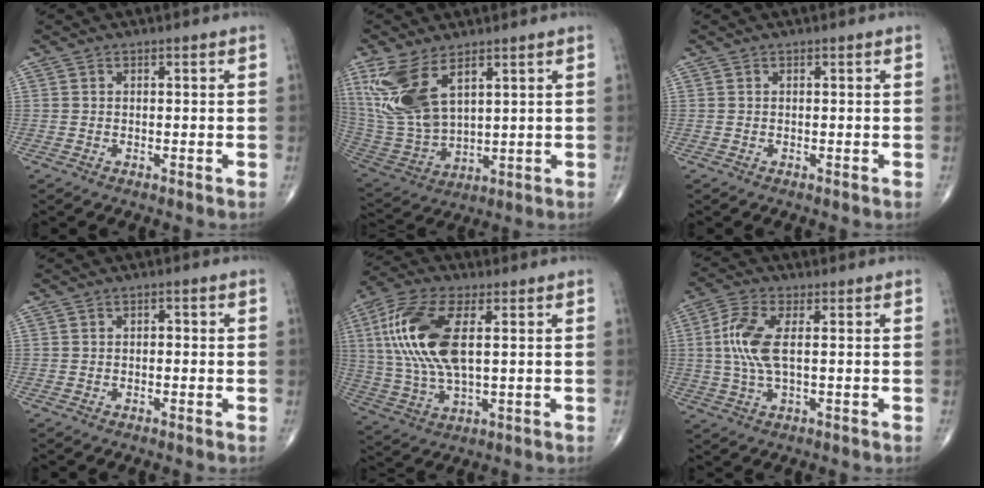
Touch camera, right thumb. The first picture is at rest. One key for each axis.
{"total": 14.9, "fx": 6.9, "fy": 7.4, "fz": 11.0, "tx": -0.229, "ty": -0.025, "tz": 0.157}
{"total": 0.0}
{"total": 1.0, "fx": 0.0, "fy": 0.6, "fz": 0.8, "tx": -0.008, "ty": 0.004, "tz": -0.003}
{"total": 16.9, "fx": 3.3, "fy": 7.4, "fz": 14.8, "tx": -0.326, "ty": 0.002, "tz": 0.063}
{"total": 8.2, "fx": 0.8, "fy": 3.1, "fz": 7.5, "tx": -0.185, "ty": 0.008, "tz": 0.016}